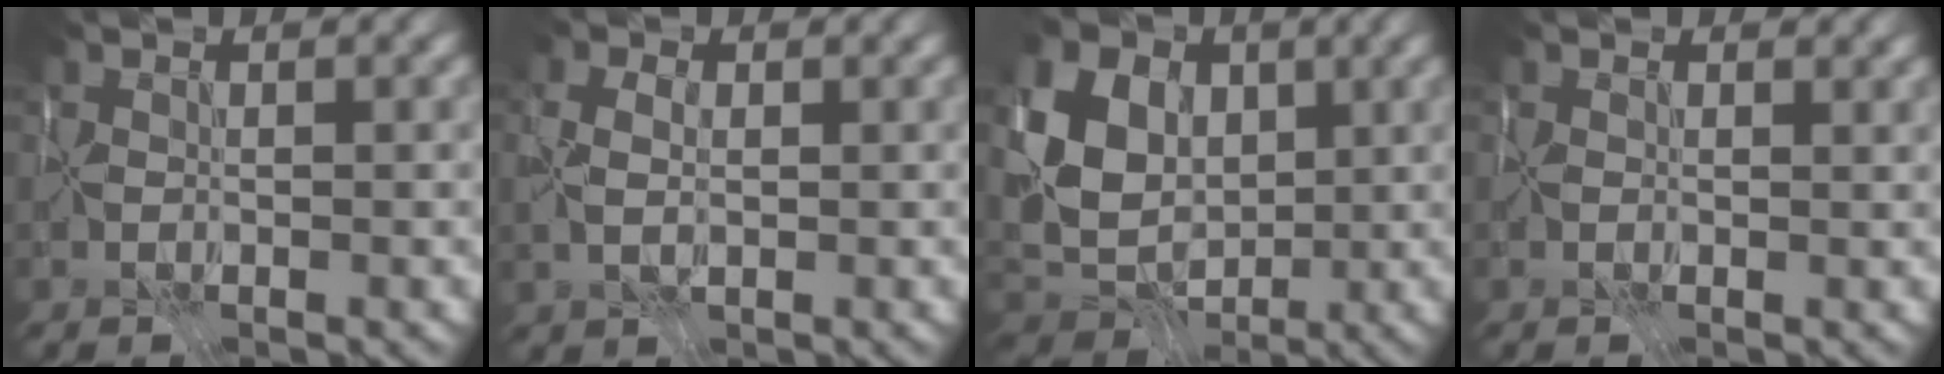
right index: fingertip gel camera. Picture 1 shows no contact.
{"total": 3.8, "force": [0.2, 2.7, 2.6], "torque": [-0.050, 0.019, -0.004]}
{"total": 10.9, "force": [2.4, 8.4, 6.5], "torque": [-0.147, 0.019, 0.041]}
{"total": 1.3, "force": [0.8, 0.7, 0.6], "torque": [-0.006, -0.003, 0.006]}